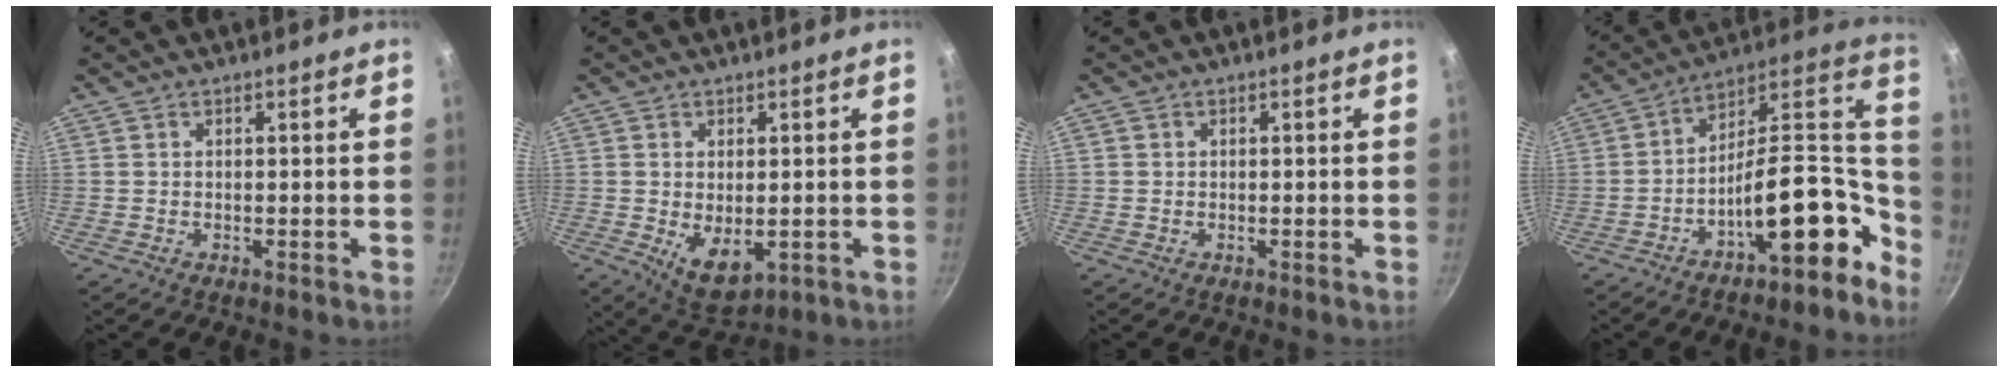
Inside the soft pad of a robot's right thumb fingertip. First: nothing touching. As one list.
[{"total": 7.3, "force": [-1.0, 4.3, 5.8], "torque": [-0.085, -0.020, 0.001]}, {"total": 0.6, "force": [-0.2, 0.6, 0.0], "torque": [0.001, 0.002, -0.003]}, {"total": 18.2, "force": [-8.9, 7.7, 13.9], "torque": [-0.148, 0.098, -0.148]}]